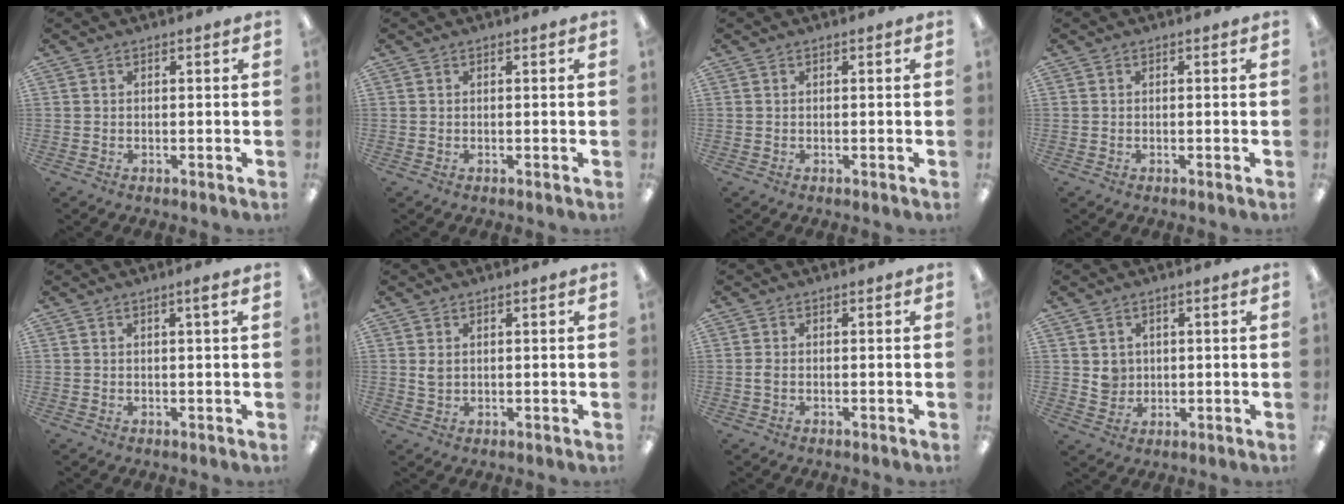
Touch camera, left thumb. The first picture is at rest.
{"total": 0.0}
{"total": 0.0}
{"total": 0.0}
{"total": 1.7, "force": [1.0, 0.0, 1.4], "torque": [-0.030, 0.001, 0.016]}
{"total": 2.0, "force": [0.9, 1.1, 1.3], "torque": [-0.030, 0.003, 0.016]}
{"total": 1.4, "force": [-0.1, 0.7, 1.2], "torque": [-0.022, 0.003, -0.002]}
{"total": 3.8, "force": [1.4, 3.4, 0.7], "torque": [-0.008, -0.001, 0.023]}